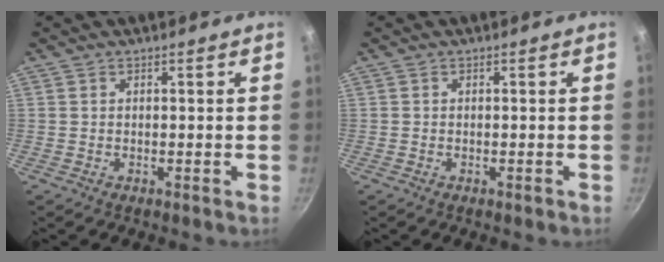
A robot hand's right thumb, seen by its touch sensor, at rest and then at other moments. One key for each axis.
{"total": 0.6, "fx": -0.3, "fy": 0.3, "fz": 0.4, "tx": -0.004, "ty": 0.002, "tz": -0.007}